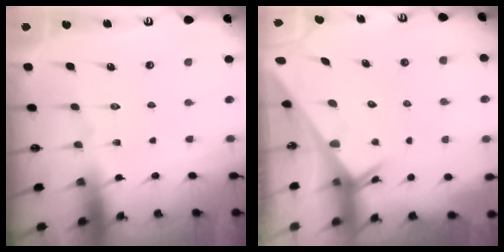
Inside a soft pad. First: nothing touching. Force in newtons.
{"total": 2.5, "press": 2.5, "slide": 0.1}